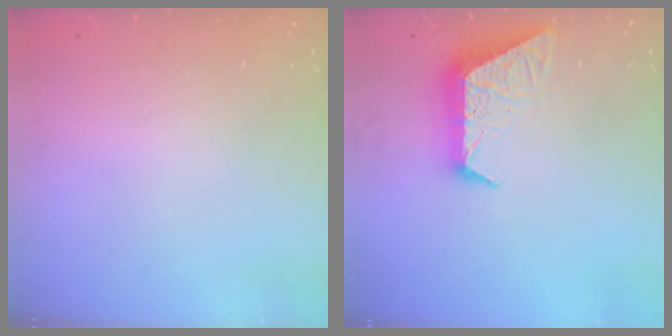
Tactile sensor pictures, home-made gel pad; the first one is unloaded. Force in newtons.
{"total": 10.4, "press": 10.3, "slide": 1.0}